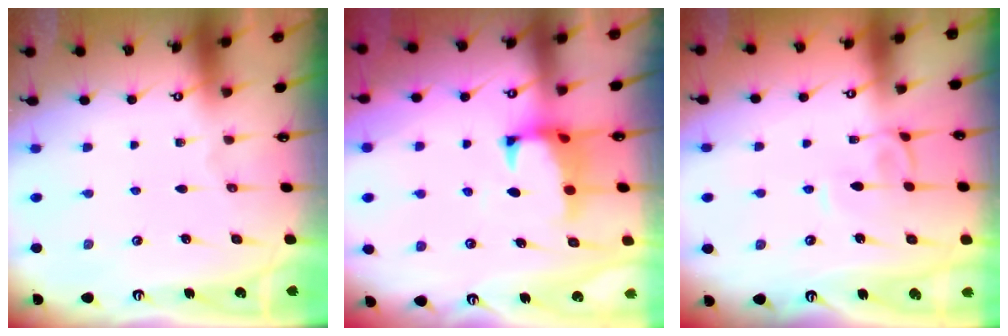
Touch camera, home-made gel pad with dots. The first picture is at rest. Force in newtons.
{"total": 1.0, "press": 0.2, "slide": 1.0}
{"total": 2.9, "press": 2.9, "slide": 0.2}